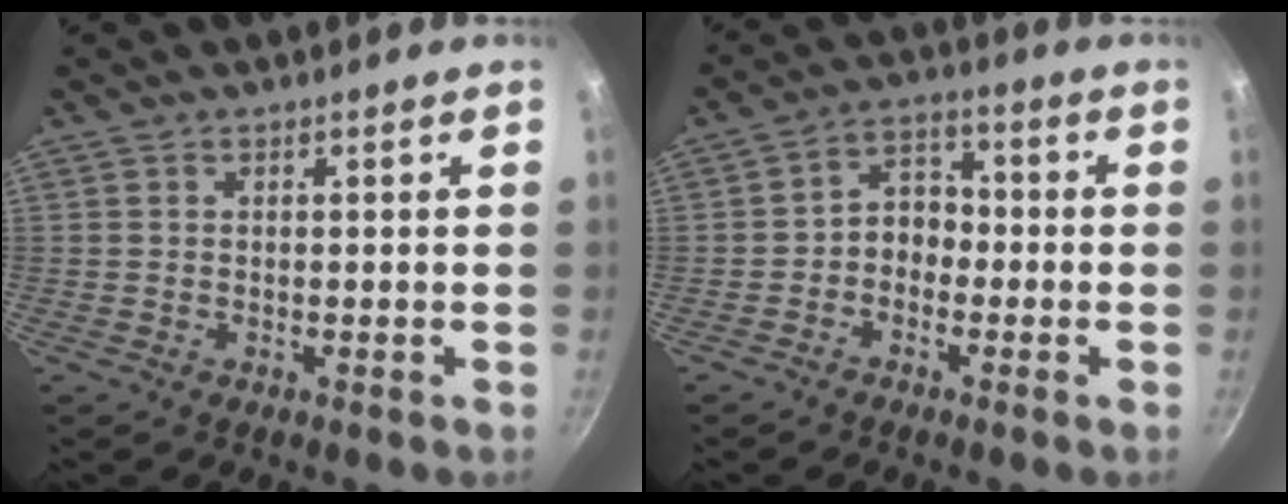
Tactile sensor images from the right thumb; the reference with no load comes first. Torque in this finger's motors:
{"motor_torque": [-0.22, 0.32, 0.02, 0.09, -0.02]}